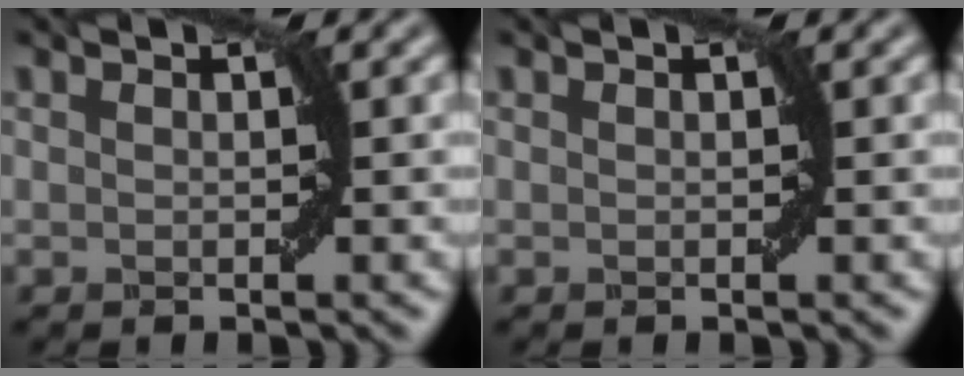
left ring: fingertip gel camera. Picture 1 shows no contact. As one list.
[{"total": 0.0}]